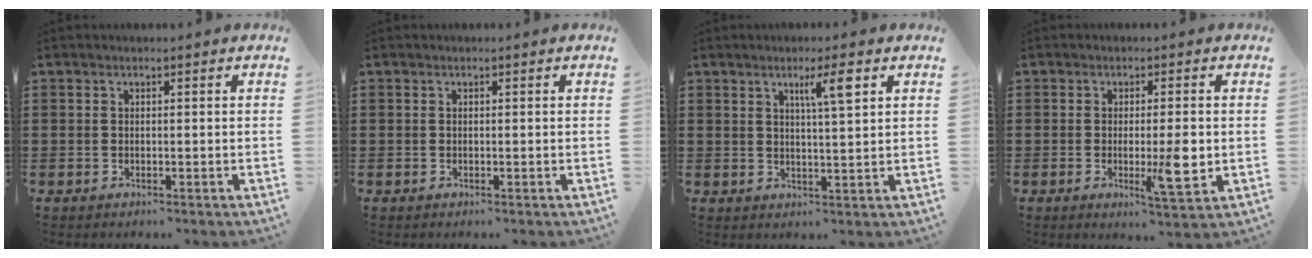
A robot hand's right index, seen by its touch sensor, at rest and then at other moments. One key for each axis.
{"total": 0.0}
{"total": 4.9, "fx": 2.4, "fy": 0.4, "fz": 4.2, "tx": -0.073, "ty": -0.002, "tz": 0.033}
{"total": 6.5, "fx": -0.9, "fy": 1.2, "fz": 6.3, "tx": -0.103, "ty": -0.012, "tz": -0.016}